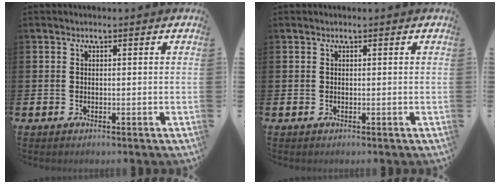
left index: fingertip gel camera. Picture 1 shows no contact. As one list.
[{"total": 0.0}]